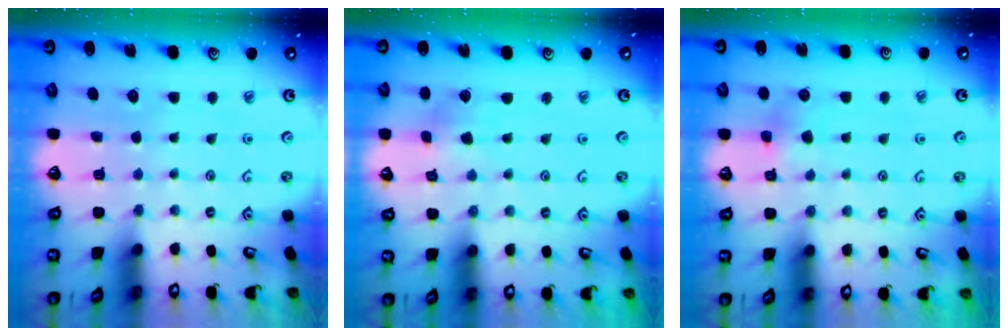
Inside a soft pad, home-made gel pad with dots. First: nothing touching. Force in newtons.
{"total": 2.9, "press": 2.8, "slide": 0.7}
{"total": 4.4, "press": 4.3, "slide": 0.9}